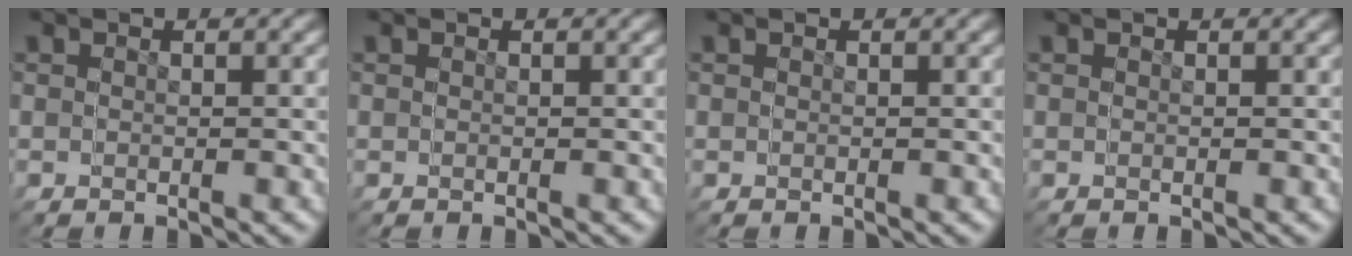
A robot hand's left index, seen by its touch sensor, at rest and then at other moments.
{"total": 0.0}
{"total": 0.0}
{"total": 0.0}